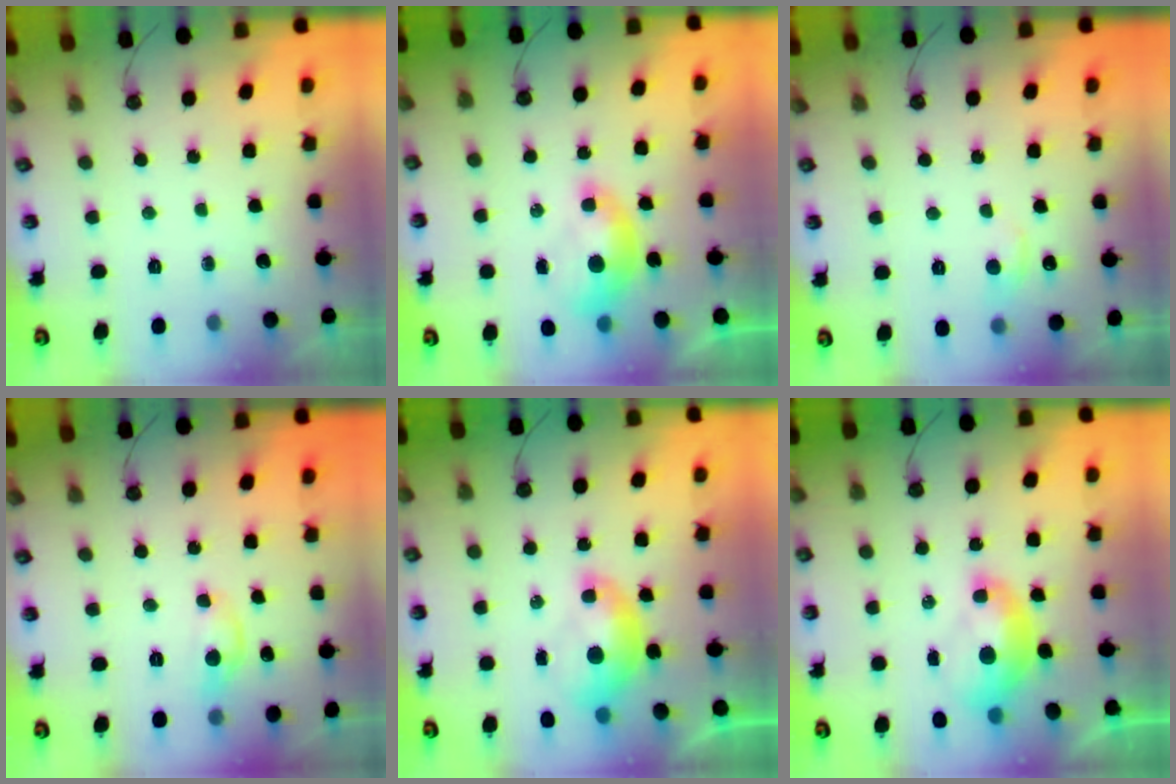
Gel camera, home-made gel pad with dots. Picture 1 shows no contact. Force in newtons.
{"total": 1.8, "press": 1.7, "slide": 0.6}
{"total": 0.9, "press": 0.4, "slide": 0.8}
{"total": 1.9, "press": 1.9, "slide": 0.2}
{"total": 2.1, "press": 2.0, "slide": 0.4}
{"total": 2.3, "press": 2.2, "slide": 0.6}